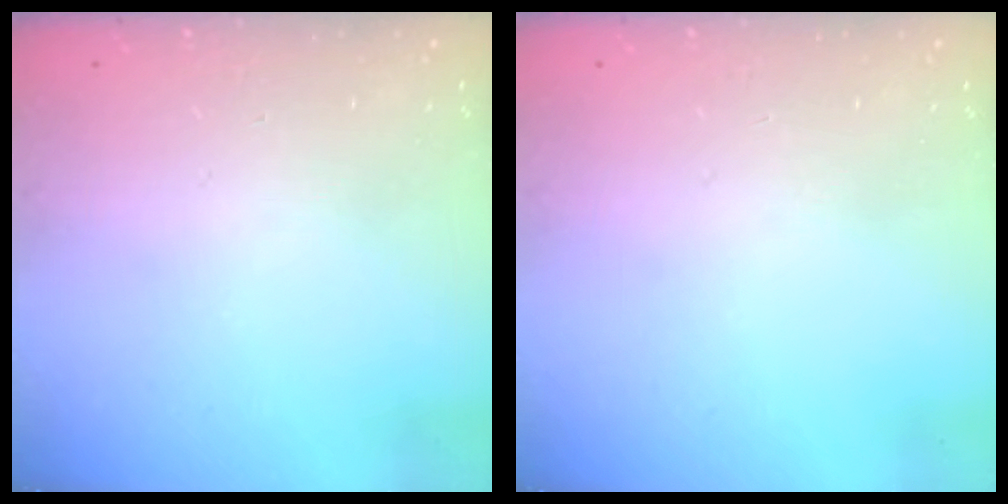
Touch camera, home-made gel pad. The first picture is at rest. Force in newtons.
{"total": 0.0}